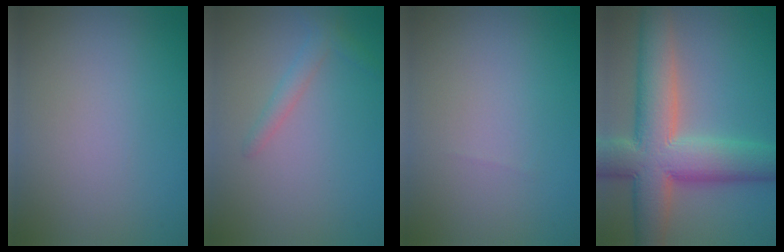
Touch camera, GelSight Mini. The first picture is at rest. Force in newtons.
{"total": 1.5, "press": 1.5, "slide": 0.1}
{"total": 0.0}
{"total": 11.6, "press": 11.6, "slide": 0.8}